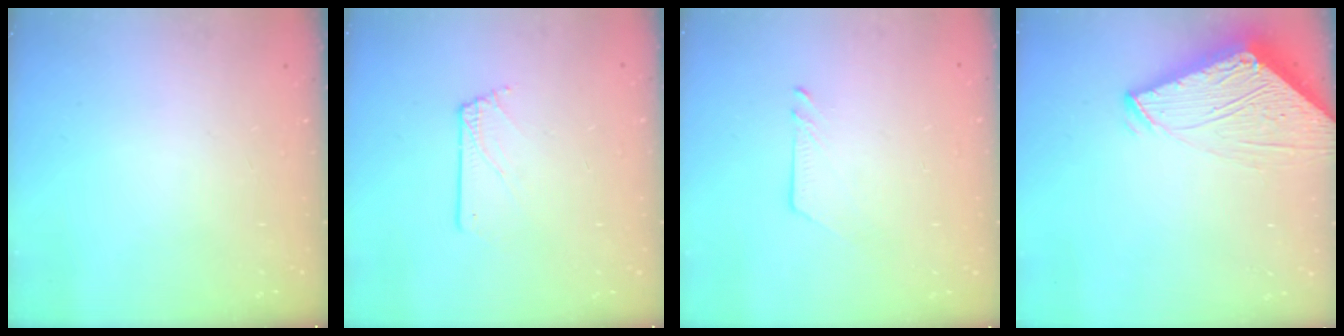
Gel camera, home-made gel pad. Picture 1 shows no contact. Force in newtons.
{"total": 1.1, "press": 1.1, "slide": 0.2}
{"total": 3.5, "press": 3.4, "slide": 0.3}
{"total": 6.8, "press": 6.7, "slide": 0.7}